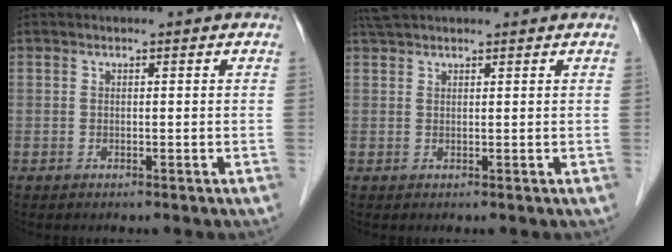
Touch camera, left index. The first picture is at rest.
{"total": 3.6, "force": [3.3, 0.5, 1.4], "torque": [-0.026, 0.033, 0.061]}